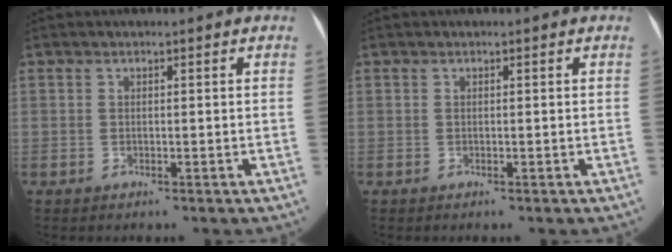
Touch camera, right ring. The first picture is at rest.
{"total": 0.0}